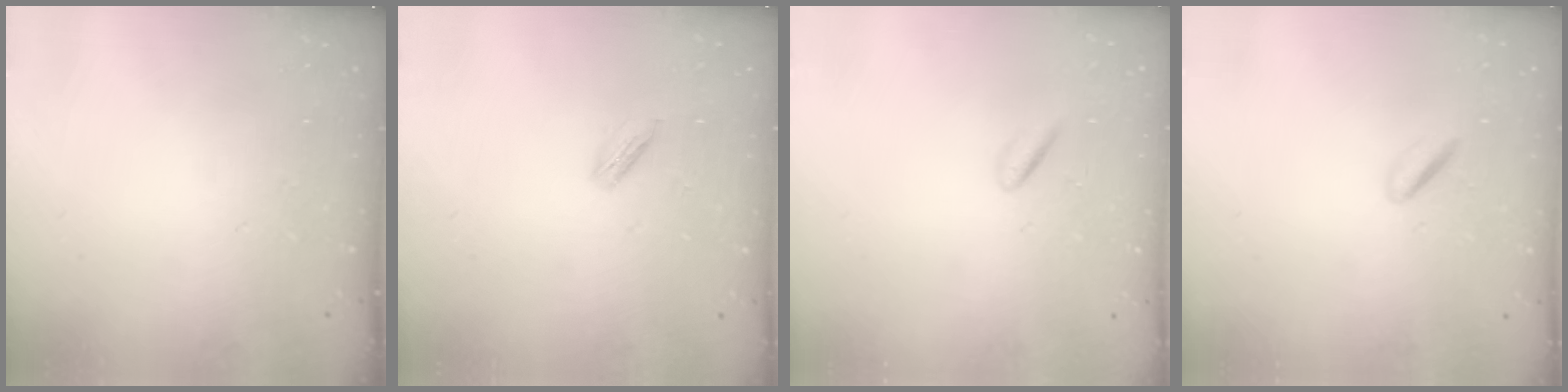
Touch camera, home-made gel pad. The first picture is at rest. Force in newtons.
{"total": 2.6, "press": 2.5, "slide": 0.7}
{"total": 0.6, "press": 0.2, "slide": 0.5}
{"total": 1.4, "press": 1.2, "slide": 0.8}